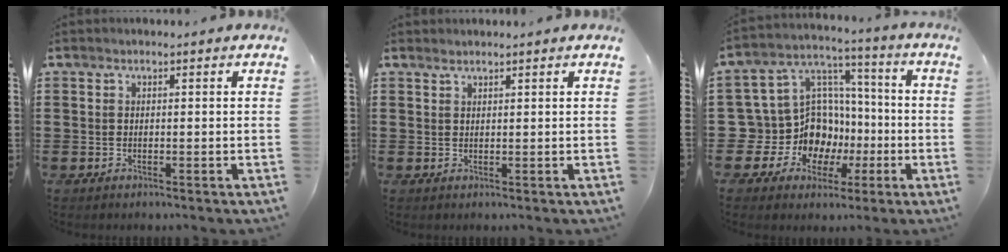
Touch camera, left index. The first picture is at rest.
{"total": 0.9, "force": [0.9, 0.1, 0.2], "torque": [-0.005, 0.000, 0.018]}
{"total": 11.8, "force": [-2.3, 11.0, 3.7], "torque": [-0.125, -0.015, -0.027]}